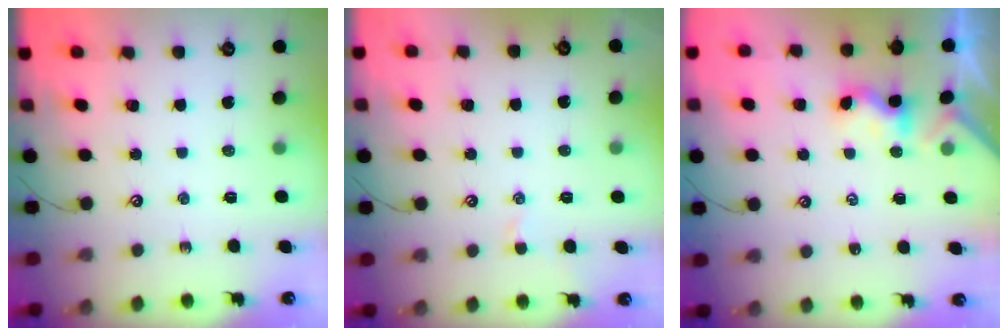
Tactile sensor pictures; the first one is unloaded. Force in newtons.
{"total": 1.0, "press": 0.8, "slide": 0.4}
{"total": 1.7, "press": 1.7, "slide": 0.5}